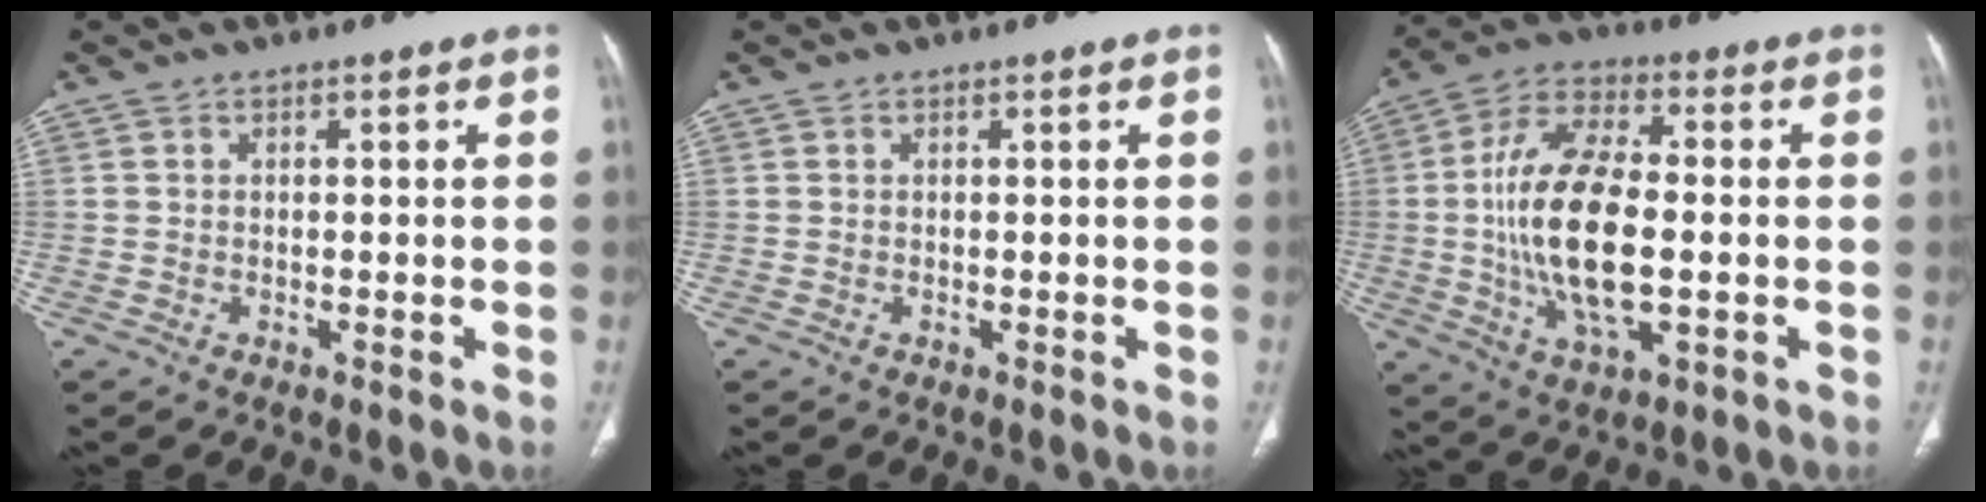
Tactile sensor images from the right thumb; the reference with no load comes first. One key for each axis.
{"total": 0.0}
{"total": 18.5, "fx": -1.3, "fy": 8.4, "fz": 16.4, "tx": -0.319, "ty": 0.010, "tz": -0.022}